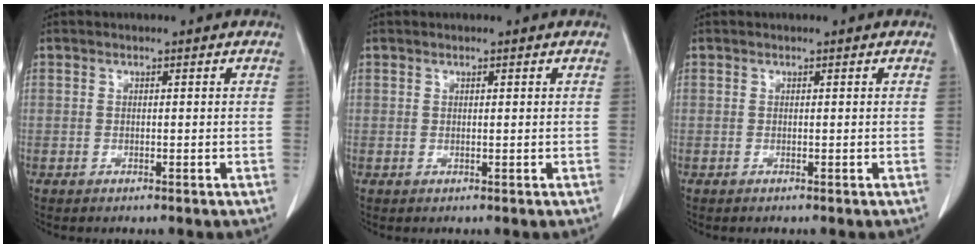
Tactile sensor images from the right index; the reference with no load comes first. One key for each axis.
{"total": 0.0}
{"total": 0.0}